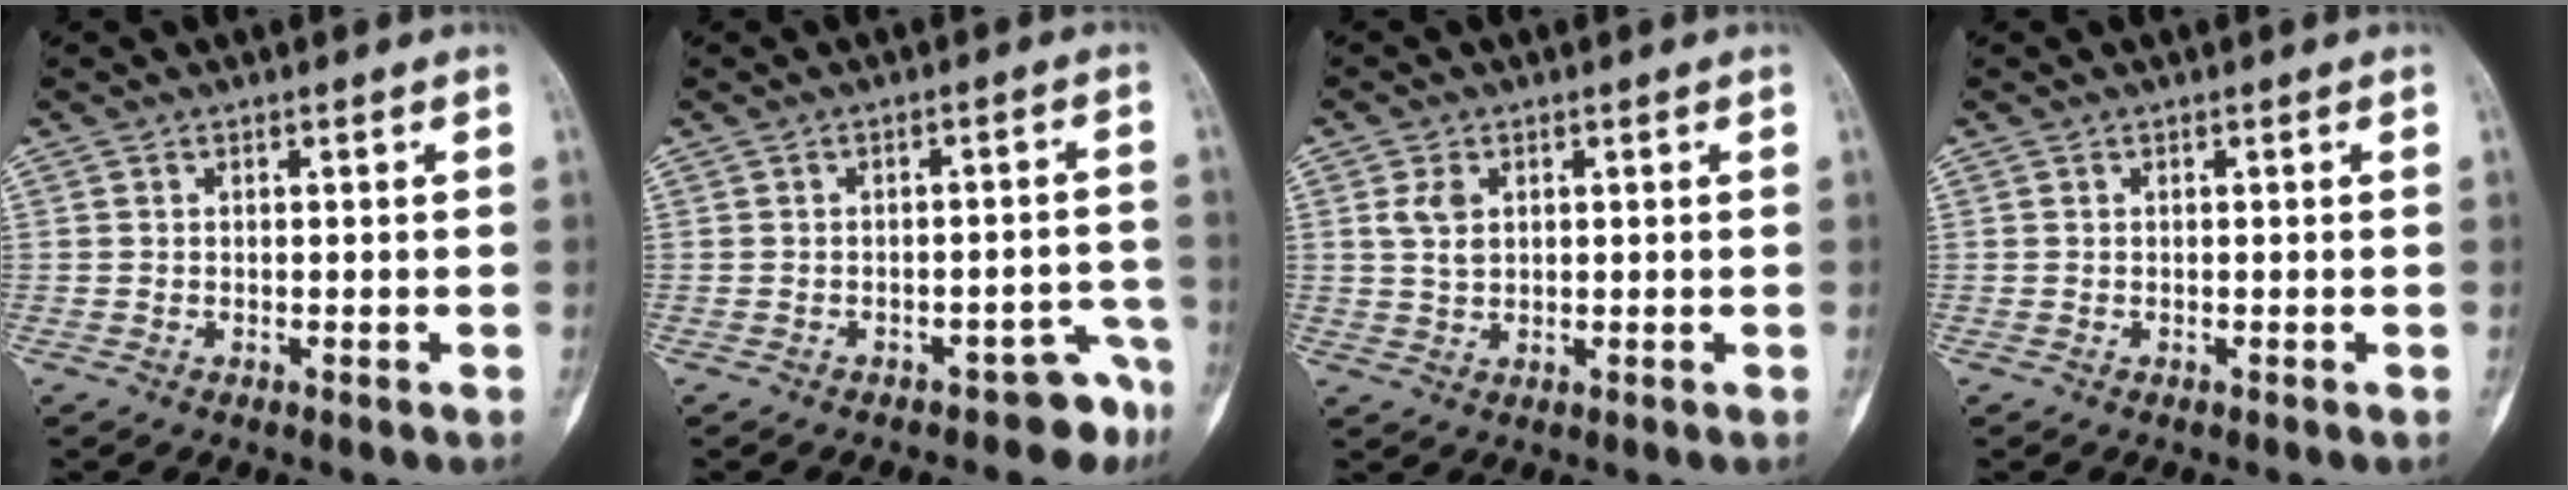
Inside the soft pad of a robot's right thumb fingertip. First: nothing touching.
{"total": 5.3, "force": [-3.9, 2.6, 2.5], "torque": [-0.007, 0.048, -0.045]}
{"total": 3.7, "force": [1.1, 2.4, 2.5], "torque": [-0.041, -0.002, 0.027]}
{"total": 0.0}